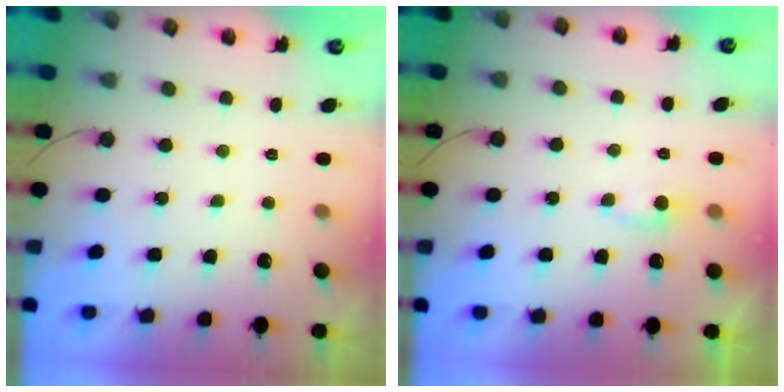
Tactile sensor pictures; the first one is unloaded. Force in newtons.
{"total": 3.6, "press": 3.6, "slide": 0.4}